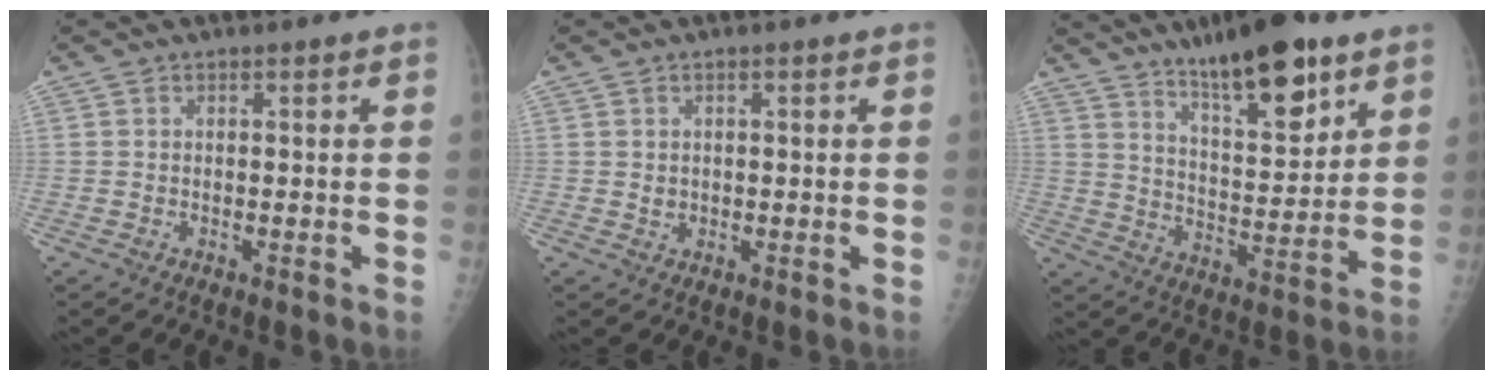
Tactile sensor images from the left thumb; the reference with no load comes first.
{"total": 1.2, "force": [0.2, 1.1, 0.6], "torque": [-0.006, -0.001, 0.007]}
{"total": 16.4, "force": [10.7, 4.9, 11.4], "torque": [-0.149, -0.063, 0.178]}